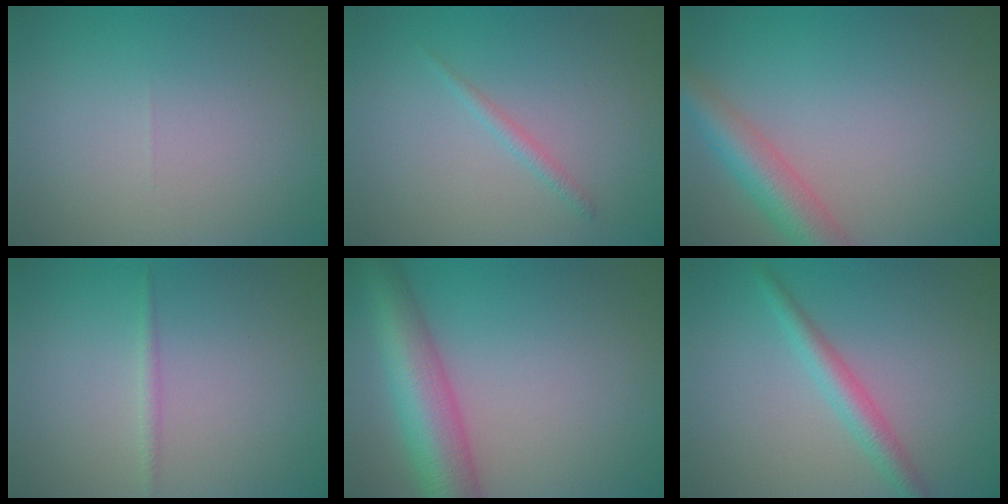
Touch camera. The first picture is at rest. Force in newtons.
{"total": 1.0, "press": 1.0, "slide": 0.1}
{"total": 4.9, "press": 4.9, "slide": 0.2}
{"total": 0.9, "press": 0.9, "slide": 0.0}
{"total": 8.4, "press": 8.4, "slide": 0.3}
{"total": 2.7, "press": 2.7, "slide": 0.1}